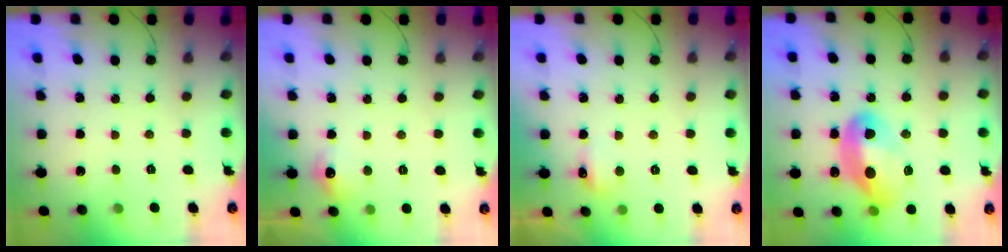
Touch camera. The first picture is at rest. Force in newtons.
{"total": 6.8, "press": 6.7, "slide": 1.0}
{"total": 5.4, "press": 5.2, "slide": 1.5}
{"total": 16.2, "press": 16.1, "slide": 0.9}